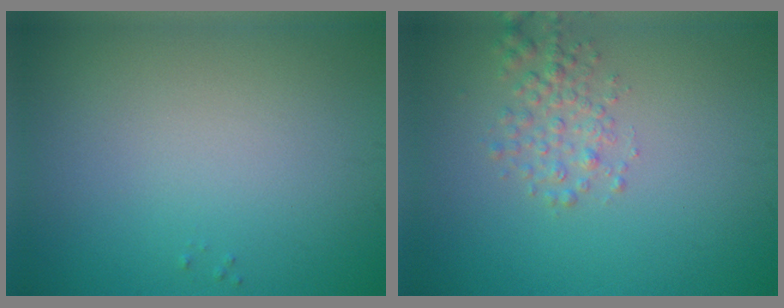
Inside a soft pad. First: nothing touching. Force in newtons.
{"total": 2.2, "press": 2.2, "slide": 0.1}